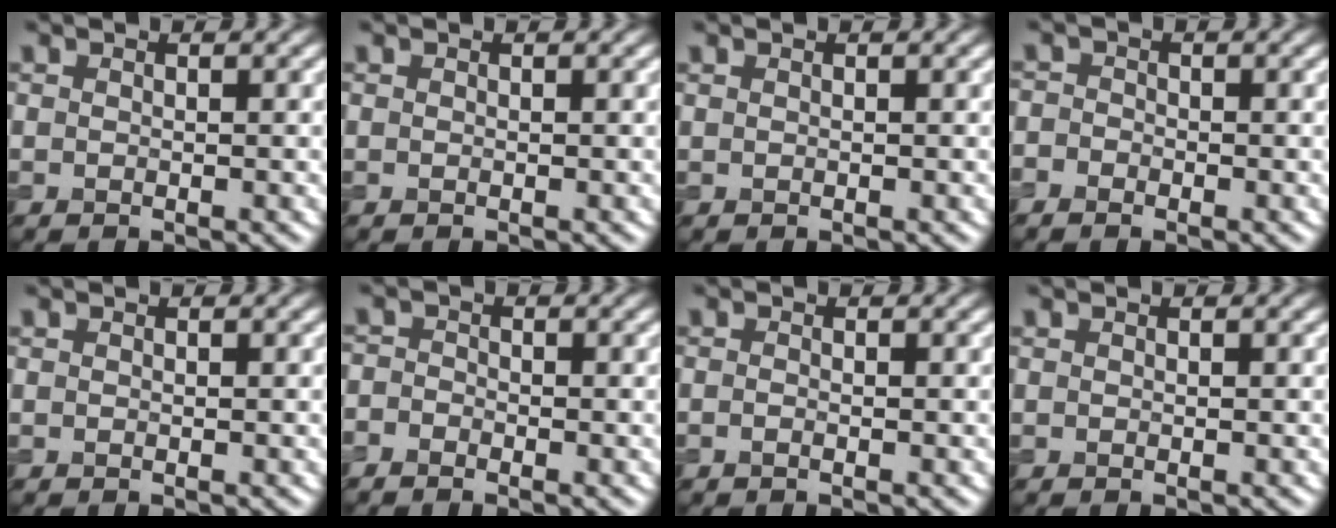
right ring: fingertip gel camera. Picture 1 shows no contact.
{"total": 0.0}
{"total": 0.0}
{"total": 1.5, "force": [-0.9, 1.1, 0.4], "torque": [0.002, 0.004, -0.023]}
{"total": 0.0}
{"total": 1.5, "force": [-1.2, 0.9, 0.4], "torque": [-0.005, 0.002, -0.029]}
{"total": 0.5, "force": [-0.3, 0.2, 0.4], "torque": [-0.009, -0.006, -0.007]}
{"total": 0.0}